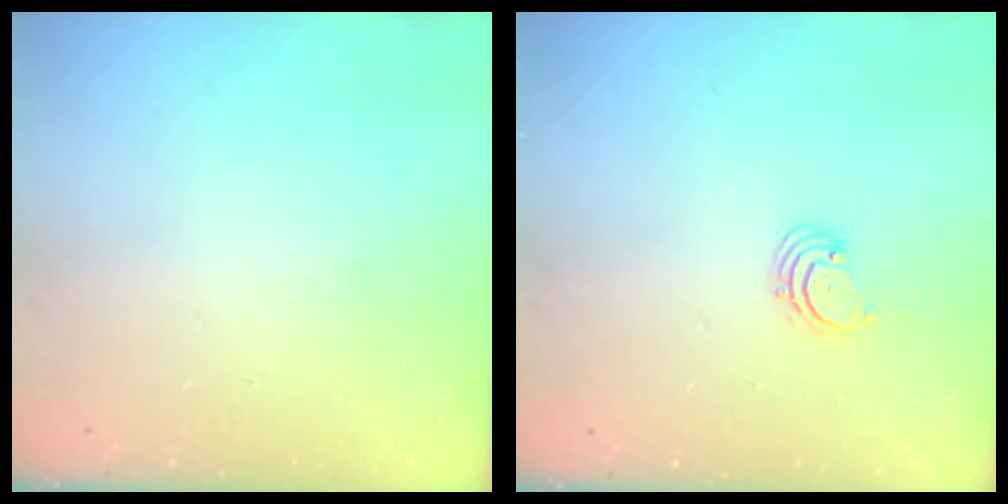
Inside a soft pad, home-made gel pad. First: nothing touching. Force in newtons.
{"total": 1.6, "press": 1.6, "slide": 0.2}